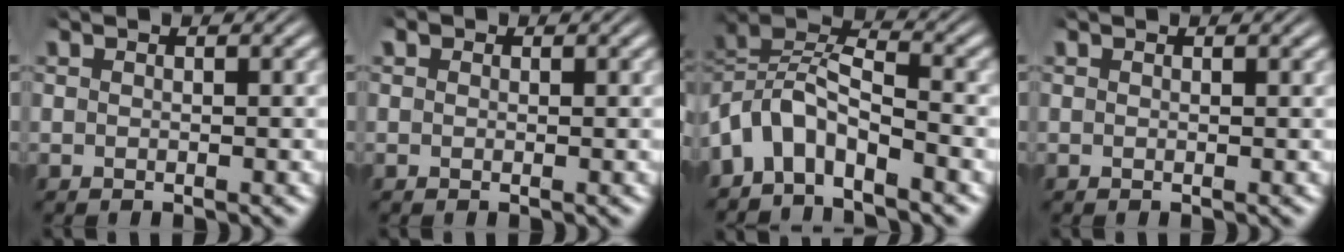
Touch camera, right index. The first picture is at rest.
{"total": 0.6, "force": [0.4, 0.5, 0.2], "torque": [-0.008, -0.007, 0.008]}
{"total": 9.0, "force": [-1.2, 7.5, 4.8], "torque": [-0.121, -0.023, -0.033]}
{"total": 0.0}